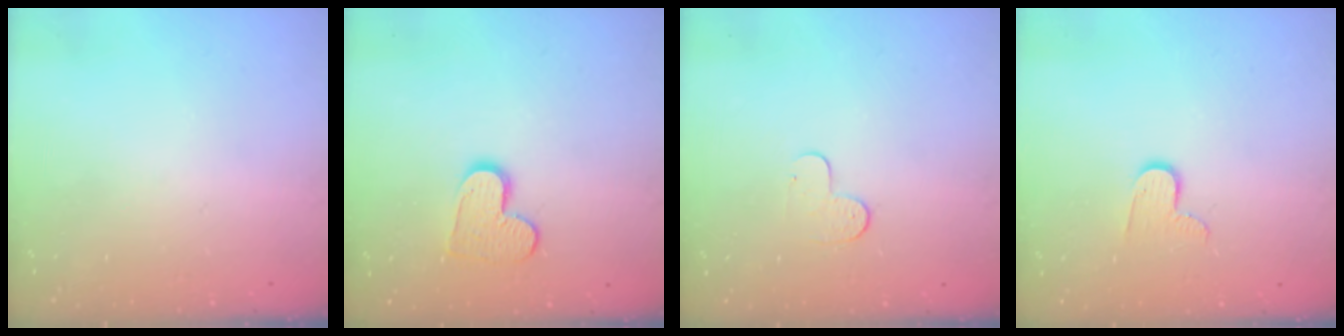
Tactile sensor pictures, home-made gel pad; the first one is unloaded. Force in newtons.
{"total": 9.4, "press": 9.4, "slide": 0.6}
{"total": 4.3, "press": 4.2, "slide": 0.4}
{"total": 7.6, "press": 7.6, "slide": 0.6}